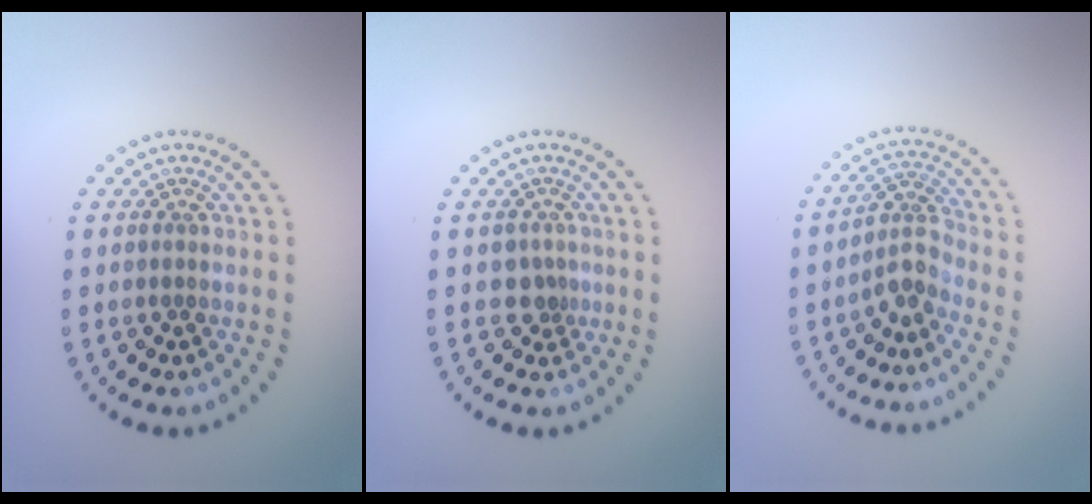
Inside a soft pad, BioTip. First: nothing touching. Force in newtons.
{"total": 1.7, "press": 1.2, "slide": 1.1}
{"total": 2.8, "press": 2.1, "slide": 1.8}